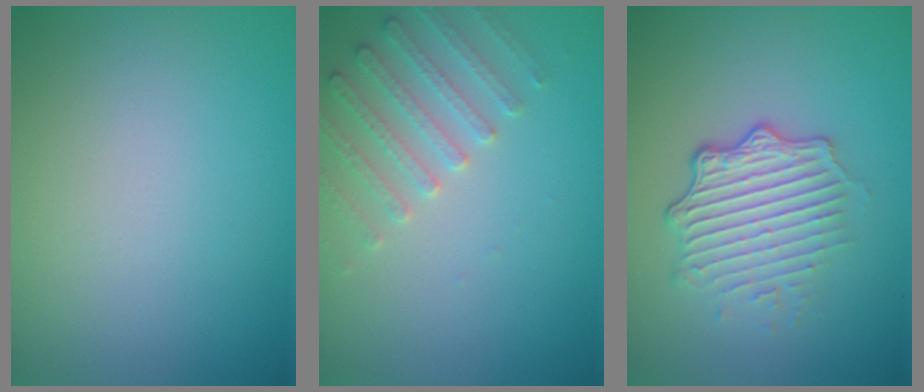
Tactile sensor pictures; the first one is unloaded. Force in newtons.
{"total": 3.0, "press": 2.9, "slide": 0.8}
{"total": 4.8, "press": 3.3, "slide": 3.4}